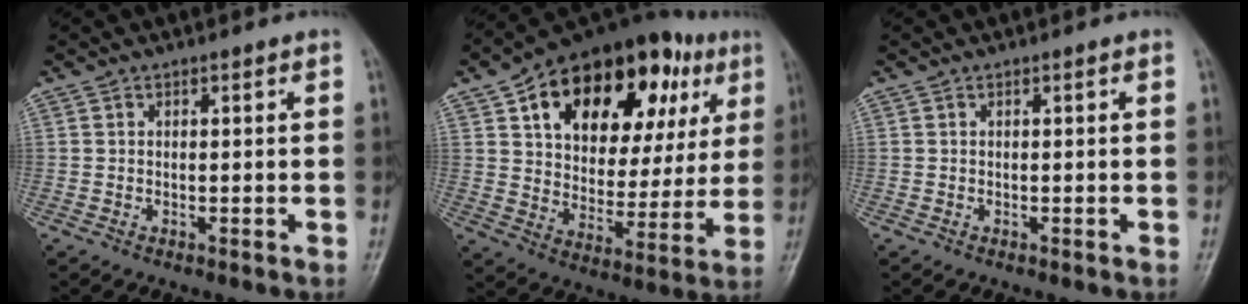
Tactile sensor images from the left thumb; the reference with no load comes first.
{"total": 27.3, "force": [11.8, 15.8, 18.9], "torque": [-0.237, 0.008, 0.183]}
{"total": 0.0}